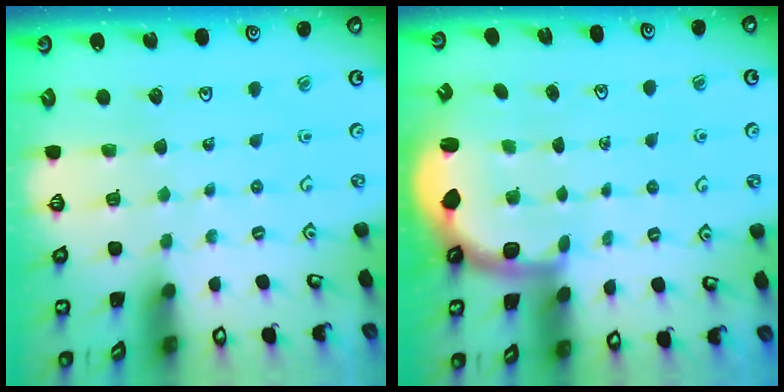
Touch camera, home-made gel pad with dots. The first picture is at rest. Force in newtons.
{"total": 2.1, "press": 1.9, "slide": 1.0}